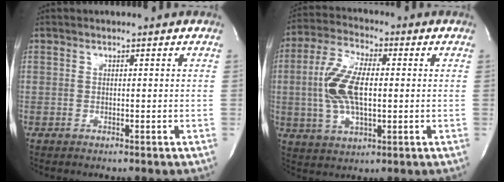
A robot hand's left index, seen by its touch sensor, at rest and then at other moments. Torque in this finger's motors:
{"motor_torque": [1.75, 0.04, 0.81, 0.21]}